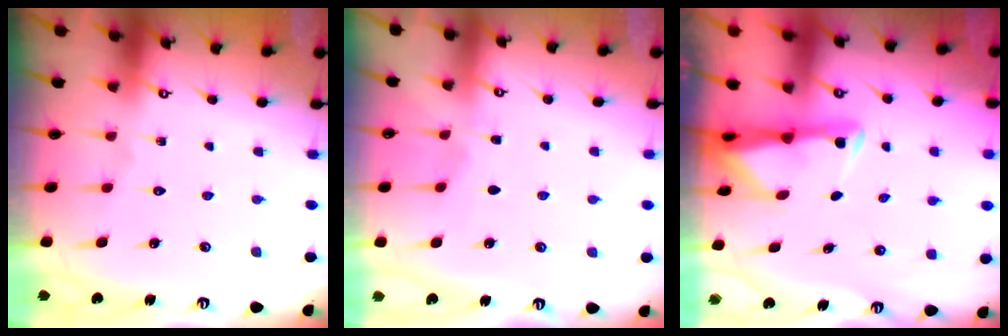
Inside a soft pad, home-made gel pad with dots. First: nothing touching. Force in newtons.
{"total": 2.9, "press": 2.9, "slide": 0.3}
{"total": 3.0, "press": 2.9, "slide": 0.5}